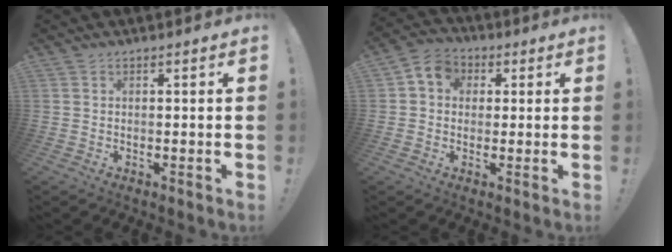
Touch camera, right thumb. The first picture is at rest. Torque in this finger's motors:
{"motor_torque": [-0.39, 0.39, 0.00, 0.00, 0.10]}